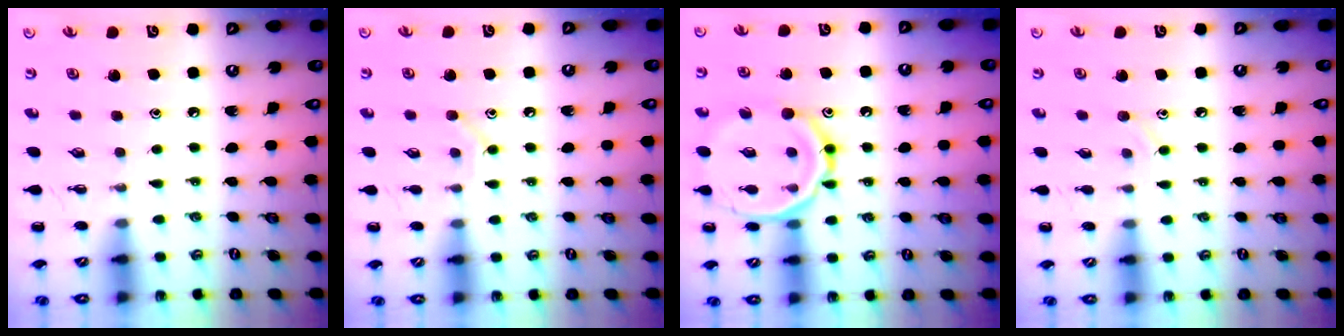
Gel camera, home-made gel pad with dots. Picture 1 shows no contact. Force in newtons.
{"total": 7.4, "press": 7.2, "slide": 1.4}
{"total": 15.9, "press": 15.8, "slide": 1.7}
{"total": 5.9, "press": 5.6, "slide": 2.0}